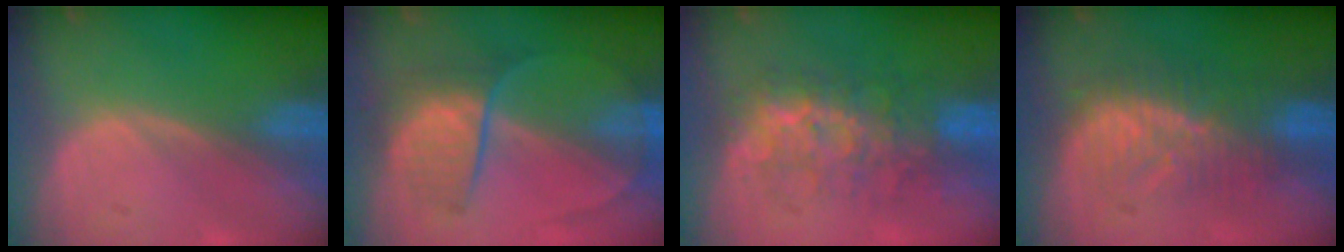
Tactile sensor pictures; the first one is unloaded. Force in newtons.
{"total": 6.7, "press": 6.6, "slide": 1.5}
{"total": 7.8, "press": 7.7, "slide": 1.3}
{"total": 8.0, "press": 7.8, "slide": 1.6}